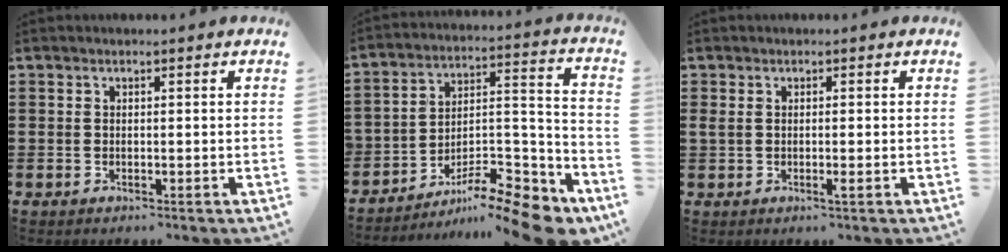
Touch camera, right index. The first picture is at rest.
{"total": 12.2, "force": [-10.3, 2.9, 6.0], "torque": [-0.071, 0.039, -0.190]}
{"total": 1.6, "force": [-0.2, 0.2, 1.6], "torque": [-0.037, -0.006, -0.006]}